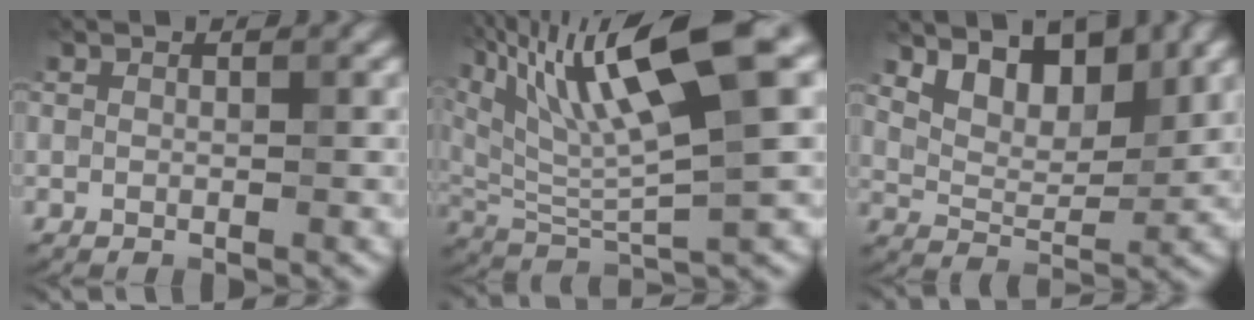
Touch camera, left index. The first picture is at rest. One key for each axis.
{"total": 14.3, "fx": 6.8, "fy": 3.0, "fz": 12.3, "tx": -0.221, "ty": 0.019, "tz": 0.124}
{"total": 5.3, "fx": 3.1, "fy": 2.7, "fz": 3.4, "tx": -0.062, "ty": -0.009, "tz": 0.041}